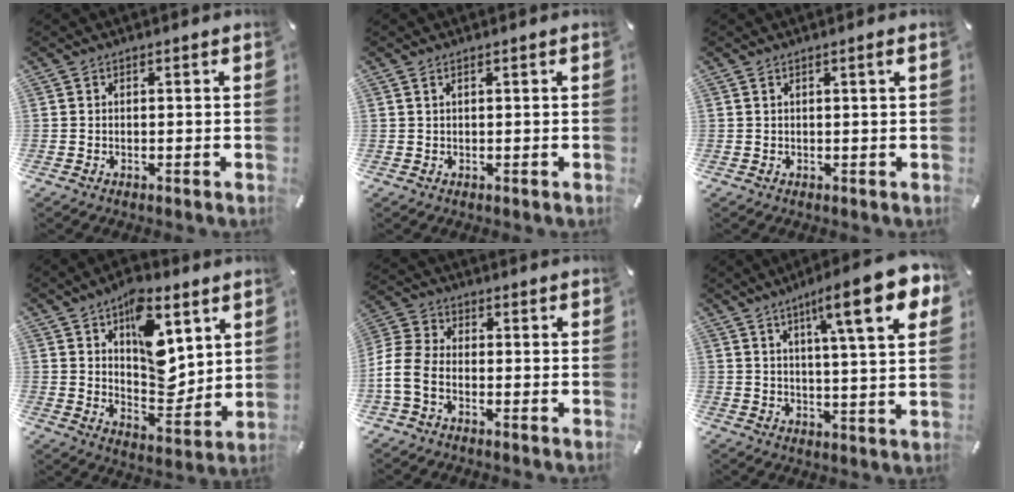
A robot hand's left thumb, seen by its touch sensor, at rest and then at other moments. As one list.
[{"total": 0.8, "force": [0.3, 0.2, 0.8], "torque": [-0.015, 0.000, 0.005]}, {"total": 1.4, "force": [0.5, 0.0, 1.3], "torque": [-0.025, 0.000, 0.008]}, {"total": 14.9, "force": [6.9, 8.6, 10.0], "torque": [-0.119, -0.043, 0.119]}, {"total": 6.7, "force": [-3.1, 4.2, 4.2], "torque": [-0.099, 0.008, -0.058]}, {"total": 16.3, "force": [7.9, 3.1, 13.9], "torque": [-0.210, -0.030, 0.115]}]